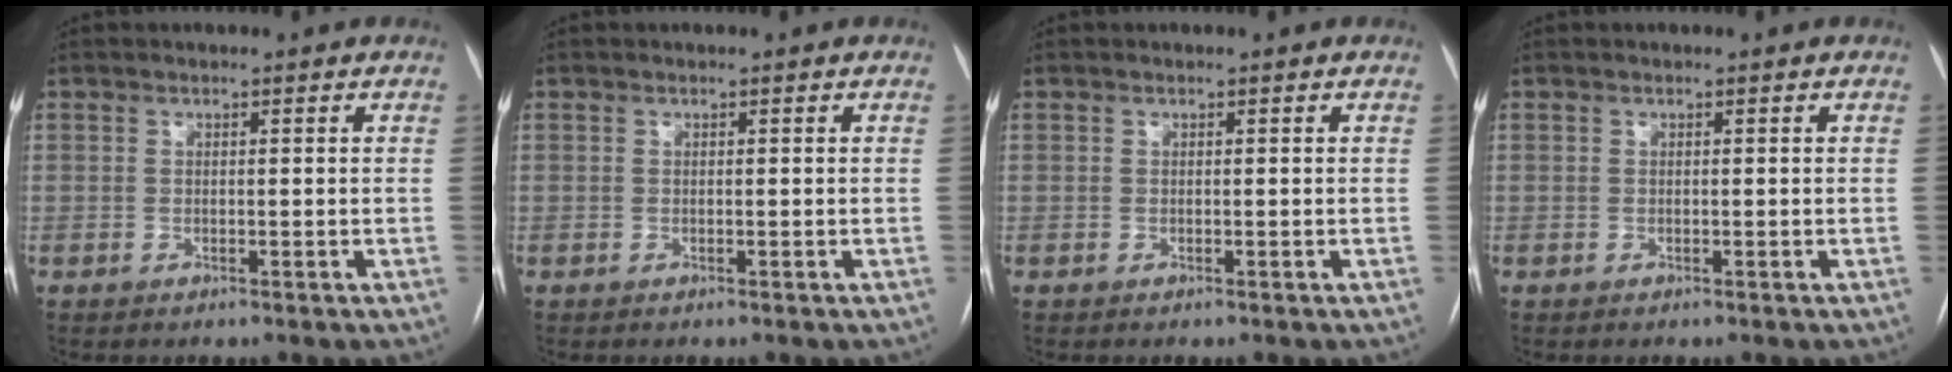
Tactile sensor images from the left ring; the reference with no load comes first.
{"total": 0.0}
{"total": 0.0}
{"total": 0.0}